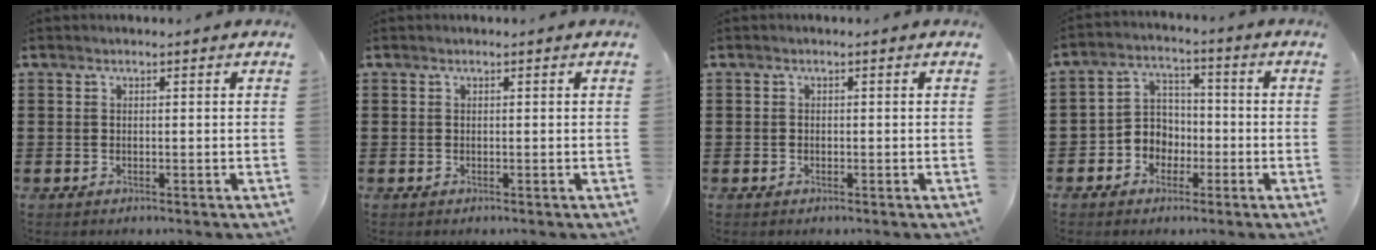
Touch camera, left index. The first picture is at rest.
{"total": 0.0}
{"total": 0.6, "force": [-0.3, 0.4, 0.1], "torque": [-0.005, 0.001, -0.007]}
{"total": 5.0, "force": [-2.2, 4.3, 1.1], "torque": [-0.043, 0.007, -0.049]}